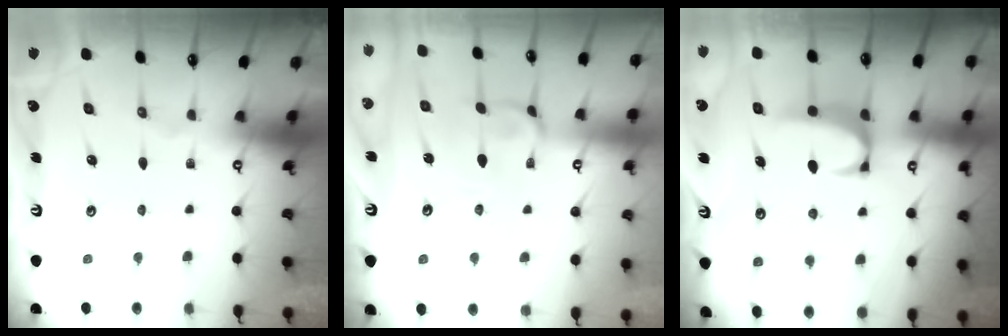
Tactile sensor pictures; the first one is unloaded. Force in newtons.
{"total": 0.8, "press": 0.4, "slide": 0.7}
{"total": 2.0, "press": 1.9, "slide": 0.7}